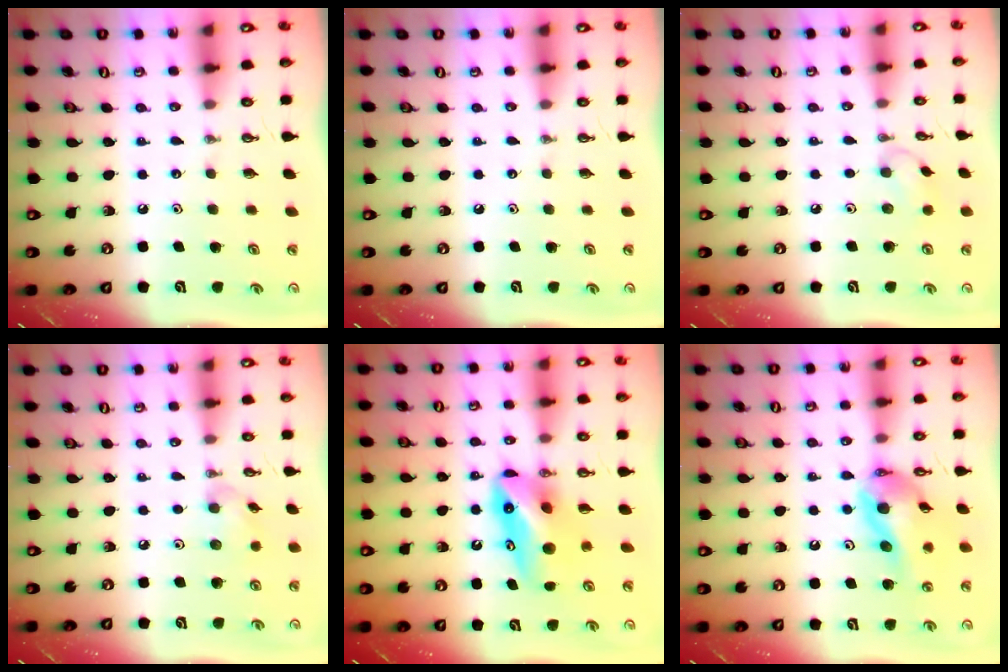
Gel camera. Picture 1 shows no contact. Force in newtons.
{"total": 0.0}
{"total": 6.8, "press": 6.8, "slide": 0.7}
{"total": 7.0, "press": 7.0, "slide": 0.5}
{"total": 11.5, "press": 8.8, "slide": 7.5}
{"total": 13.3, "press": 13.2, "slide": 1.7}